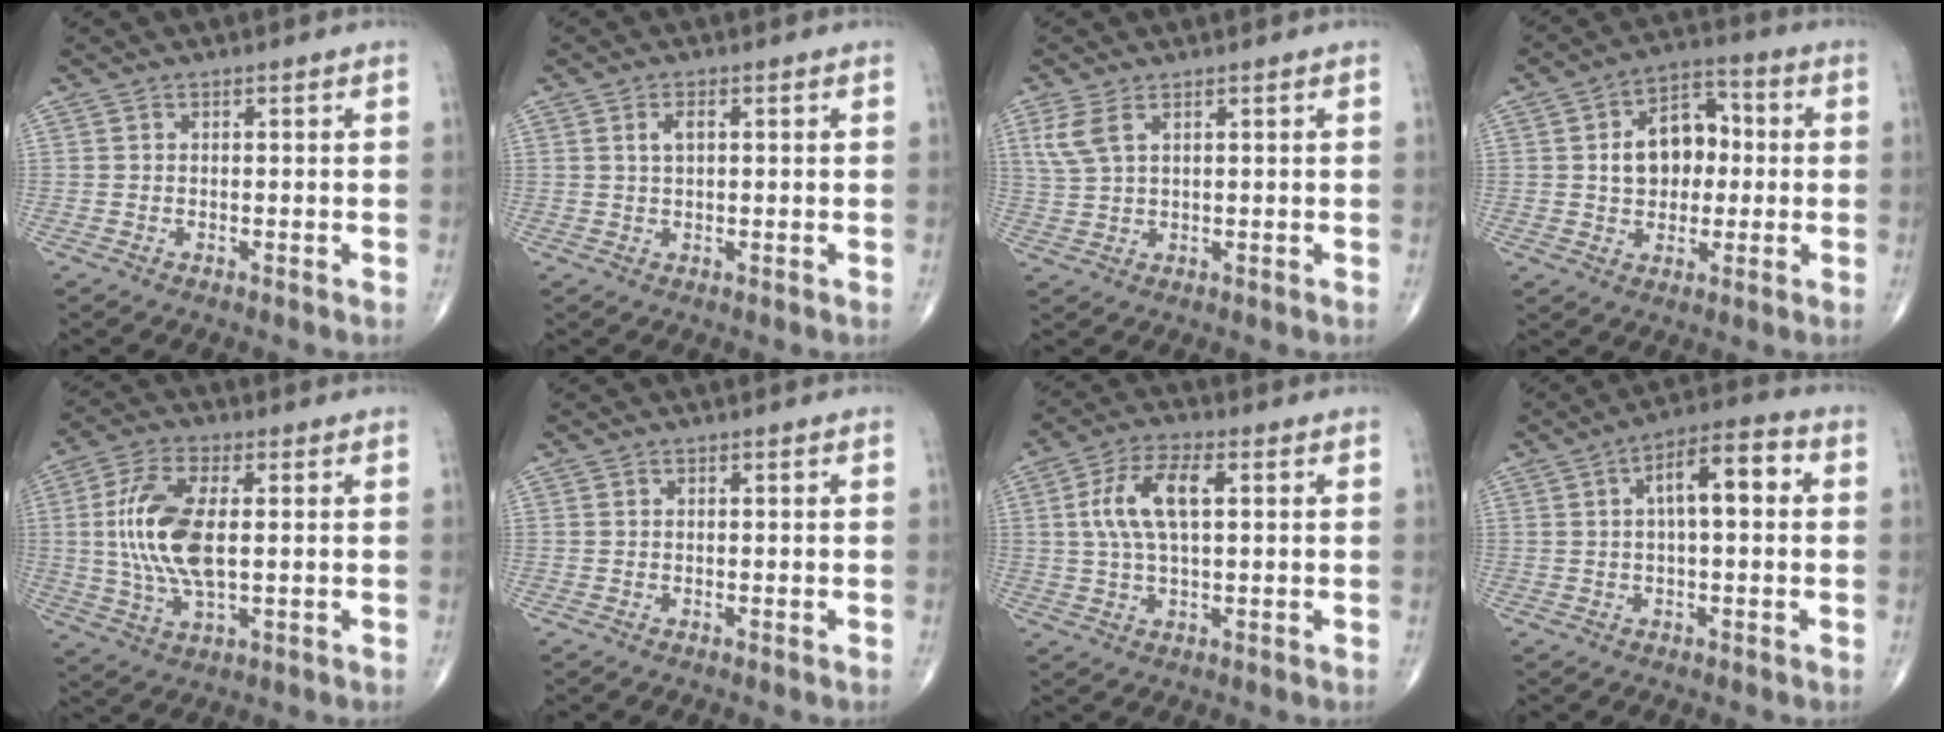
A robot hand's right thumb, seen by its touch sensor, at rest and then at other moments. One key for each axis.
{"total": 2.4, "fx": 0.7, "fy": 1.2, "fz": 2.0, "tx": -0.039, "ty": 0.003, "tz": 0.014}
{"total": 4.4, "fx": 2.1, "fy": 1.9, "fz": 3.3, "tx": -0.086, "ty": 0.003, "tz": 0.053}
{"total": 11.4, "fx": 0.7, "fy": 8.1, "fz": 7.9, "tx": -0.091, "ty": 0.025, "tz": 0.007}
{"total": 13.5, "fx": 1.0, "fy": 6.0, "fz": 12.0, "tx": -0.255, "ty": -0.002, "tz": 0.021}
{"total": 0.0}
{"total": 9.8, "fx": 2.0, "fy": 4.2, "fz": 8.7, "tx": -0.178, "ty": 0.013, "tz": 0.034}
{"total": 9.5, "fx": 1.7, "fy": 3.6, "fz": 8.6, "tx": -0.128, "ty": 0.028, "tz": 0.017}